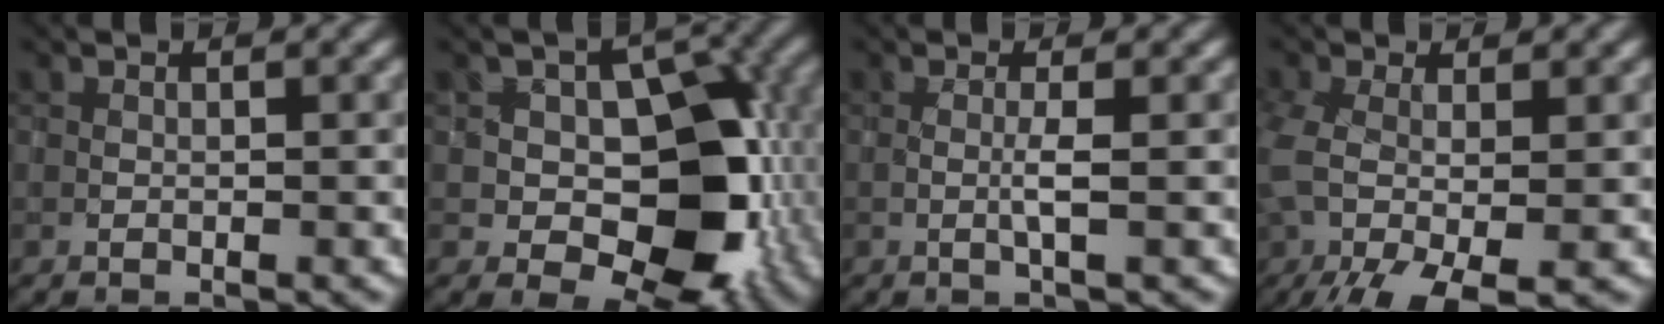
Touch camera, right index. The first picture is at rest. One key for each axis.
{"total": 10.0, "fx": -1.4, "fy": 6.7, "fz": 7.2, "tx": -0.076, "ty": 0.013, "tz": -0.024}
{"total": 1.4, "fx": -0.1, "fy": -0.1, "fz": 1.4, "tx": -0.030, "ty": -0.002, "tz": -0.004}
{"total": 10.3, "fx": -3.4, "fy": 4.9, "fz": 8.3, "tx": -0.204, "ty": -0.033, "tz": -0.044}